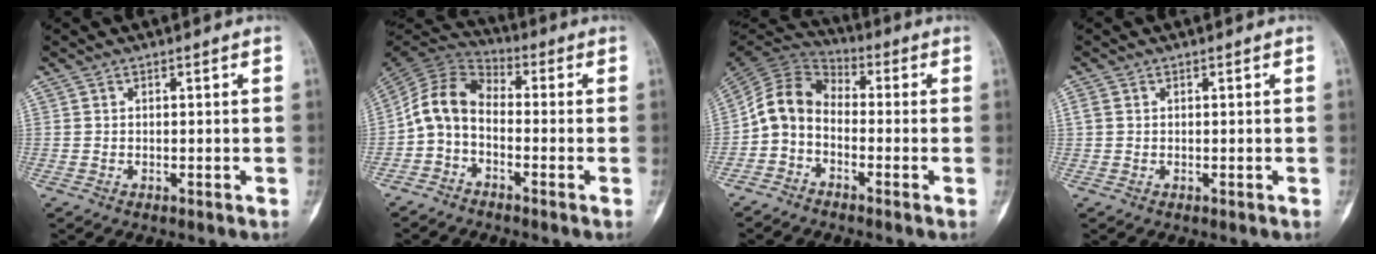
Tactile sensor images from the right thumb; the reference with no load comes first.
{"total": 8.6, "force": [-2.1, 5.7, 6.1], "torque": [-0.109, 0.045, -0.061]}
{"total": 8.4, "force": [-2.3, 6.1, 5.3], "torque": [-0.091, 0.047, -0.064]}
{"total": 1.1, "force": [0.3, 0.9, 0.6], "torque": [-0.017, 0.007, 0.007]}